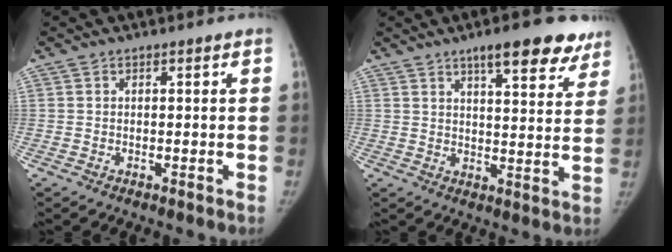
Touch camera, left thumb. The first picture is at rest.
{"total": 13.3, "force": [9.1, 4.1, 8.8], "torque": [-0.077, -0.041, 0.117]}